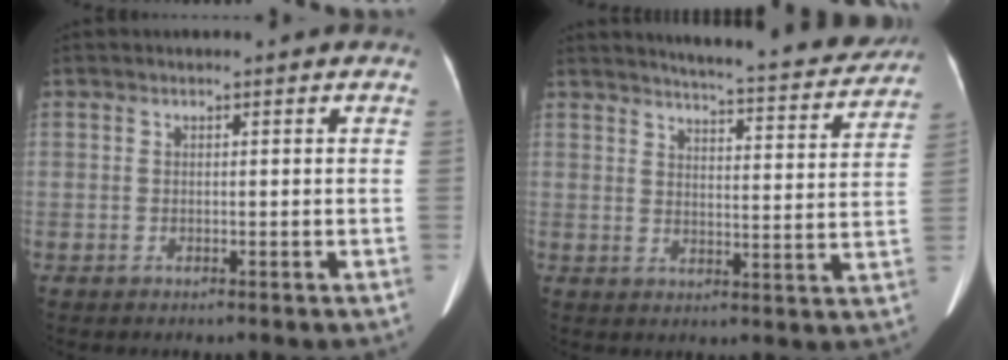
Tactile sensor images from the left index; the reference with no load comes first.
{"total": 16.9, "force": [15.7, 1.6, 5.8], "torque": [-0.080, -0.043, 0.185]}